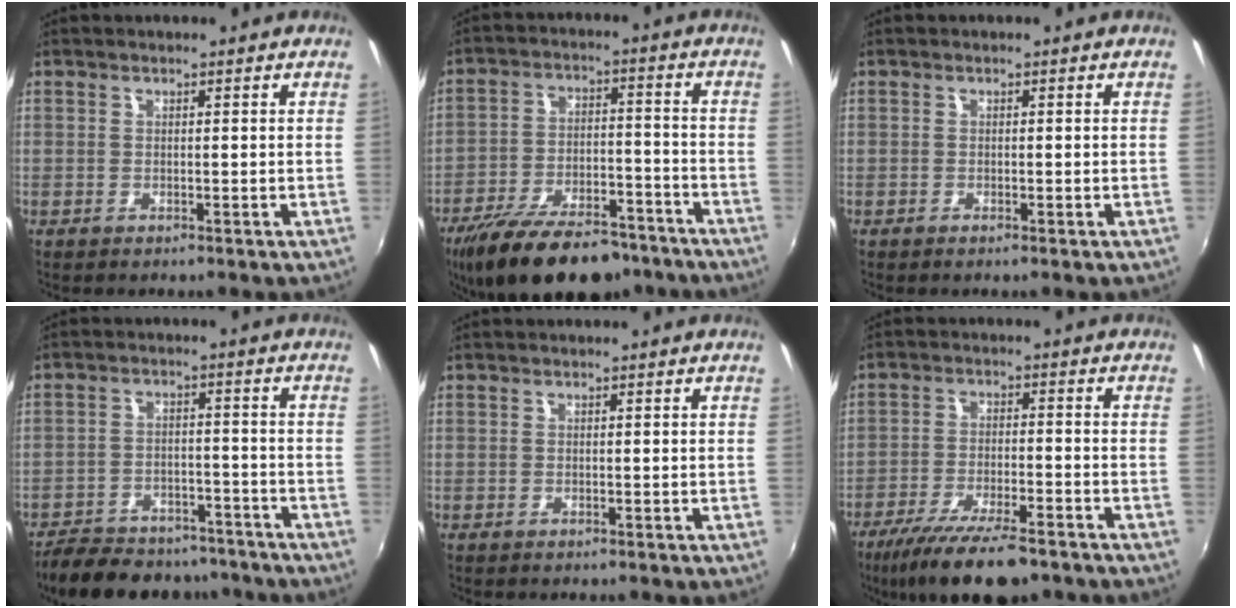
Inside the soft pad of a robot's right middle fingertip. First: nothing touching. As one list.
[{"total": 21.3, "force": [-16.4, 8.2, 10.8], "torque": [-0.210, -0.016, -0.247]}, {"total": 0.5, "force": [-0.4, 0.0, 0.3], "torque": [-0.004, 0.001, -0.007]}, {"total": 17.3, "force": [-14.5, 6.8, 6.6], "torque": [-0.150, 0.007, -0.197]}, {"total": 0.0}, {"total": 13.8, "force": [-10.4, 3.3, 8.4], "torque": [-0.177, -0.036, -0.174]}]